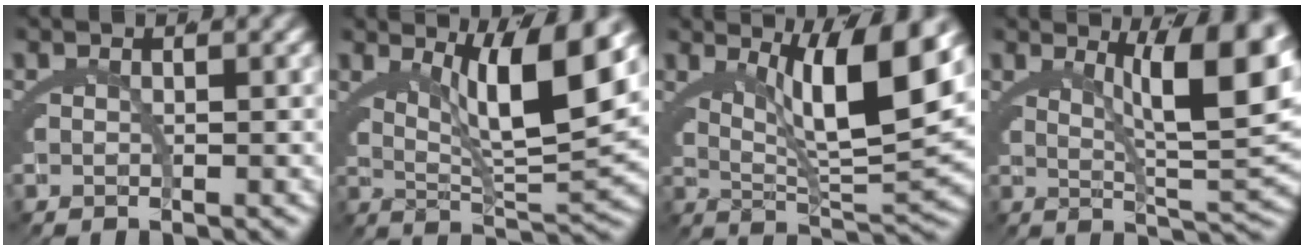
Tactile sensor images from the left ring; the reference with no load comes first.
{"total": 8.4, "force": [2.9, 1.9, 7.6], "torque": [-0.110, 0.002, 0.050]}
{"total": 9.3, "force": [3.0, 2.3, 8.5], "torque": [-0.119, 0.005, 0.049]}
{"total": 9.5, "force": [3.2, 2.1, 8.6], "torque": [-0.105, 0.002, 0.055]}